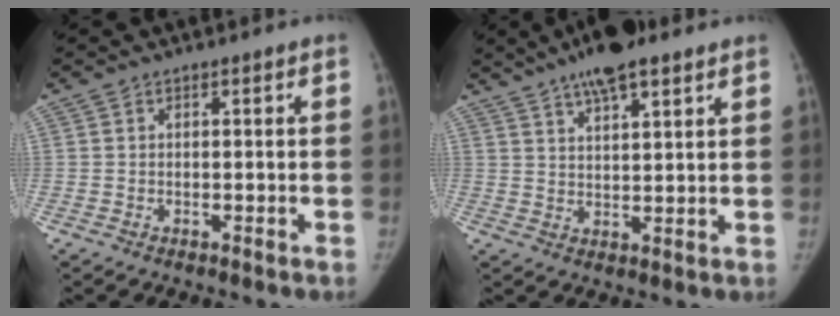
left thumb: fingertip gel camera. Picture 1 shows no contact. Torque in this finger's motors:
{"motor_torque": [0.73, -0.24, 1.30, -1.04, 0.20]}